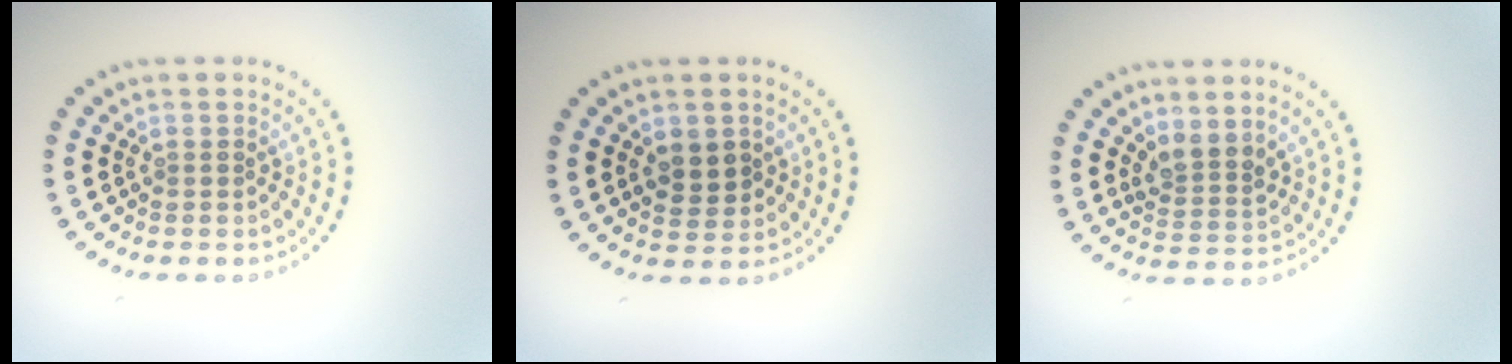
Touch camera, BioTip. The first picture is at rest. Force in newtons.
{"total": 1.8, "press": 1.7, "slide": 0.5}
{"total": 2.3, "press": 1.8, "slide": 1.4}